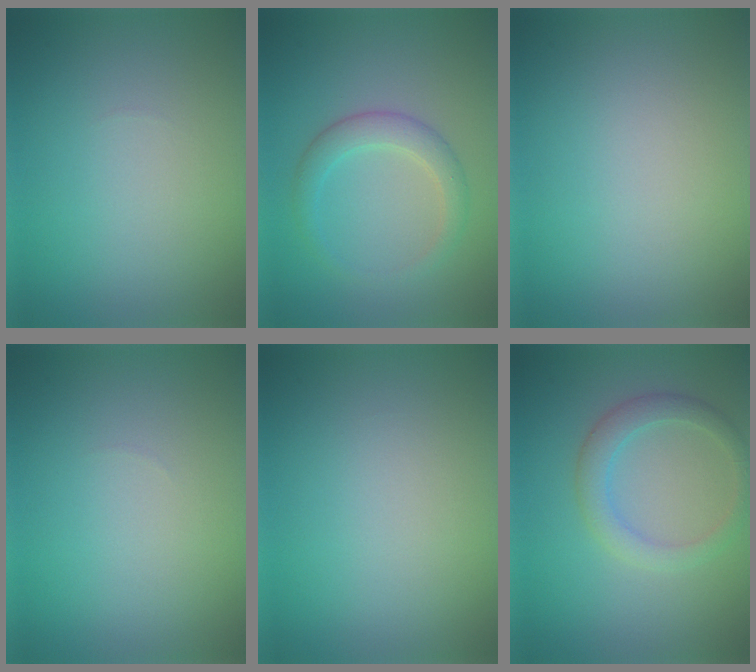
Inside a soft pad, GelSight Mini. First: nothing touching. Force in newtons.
{"total": 2.7, "press": 2.7, "slide": 0.1}
{"total": 0.0}
{"total": 0.0}
{"total": 0.0}
{"total": 2.7, "press": 2.7, "slide": 0.0}